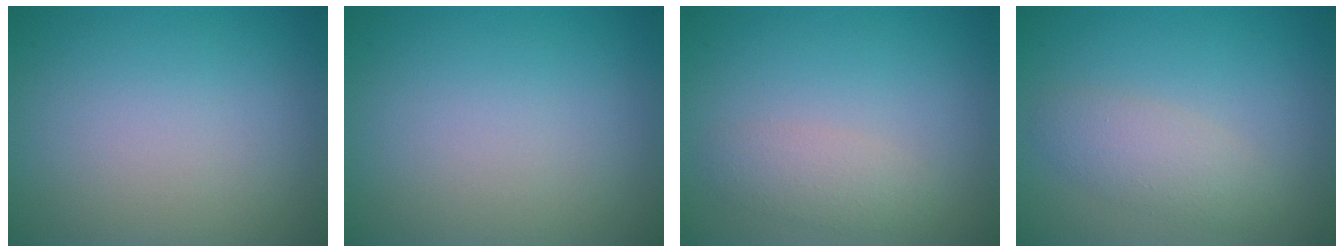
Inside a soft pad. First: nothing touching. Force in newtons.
{"total": 0.0}
{"total": 2.1, "press": 2.0, "slide": 0.1}
{"total": 2.6, "press": 2.6, "slide": 0.1}